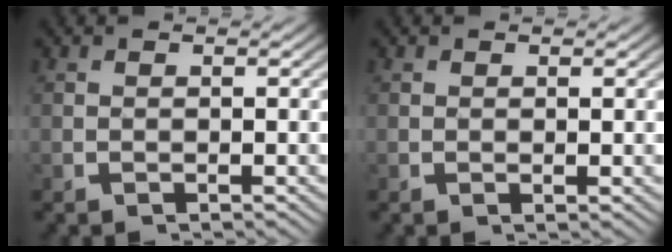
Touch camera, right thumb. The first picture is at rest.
{"total": 0.6, "force": [0.4, 0.1, 0.4], "torque": [-0.007, -0.001, 0.007]}